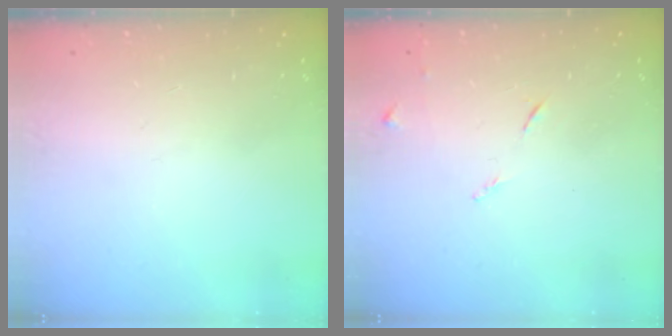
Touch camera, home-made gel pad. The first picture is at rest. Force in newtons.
{"total": 6.3, "press": 6.3, "slide": 0.6}